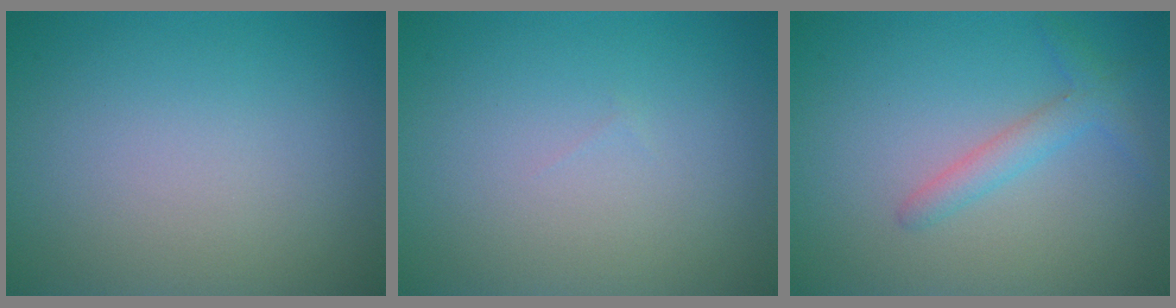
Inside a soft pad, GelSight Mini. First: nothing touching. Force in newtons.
{"total": 0.0}
{"total": 2.2, "press": 2.2, "slide": 0.1}